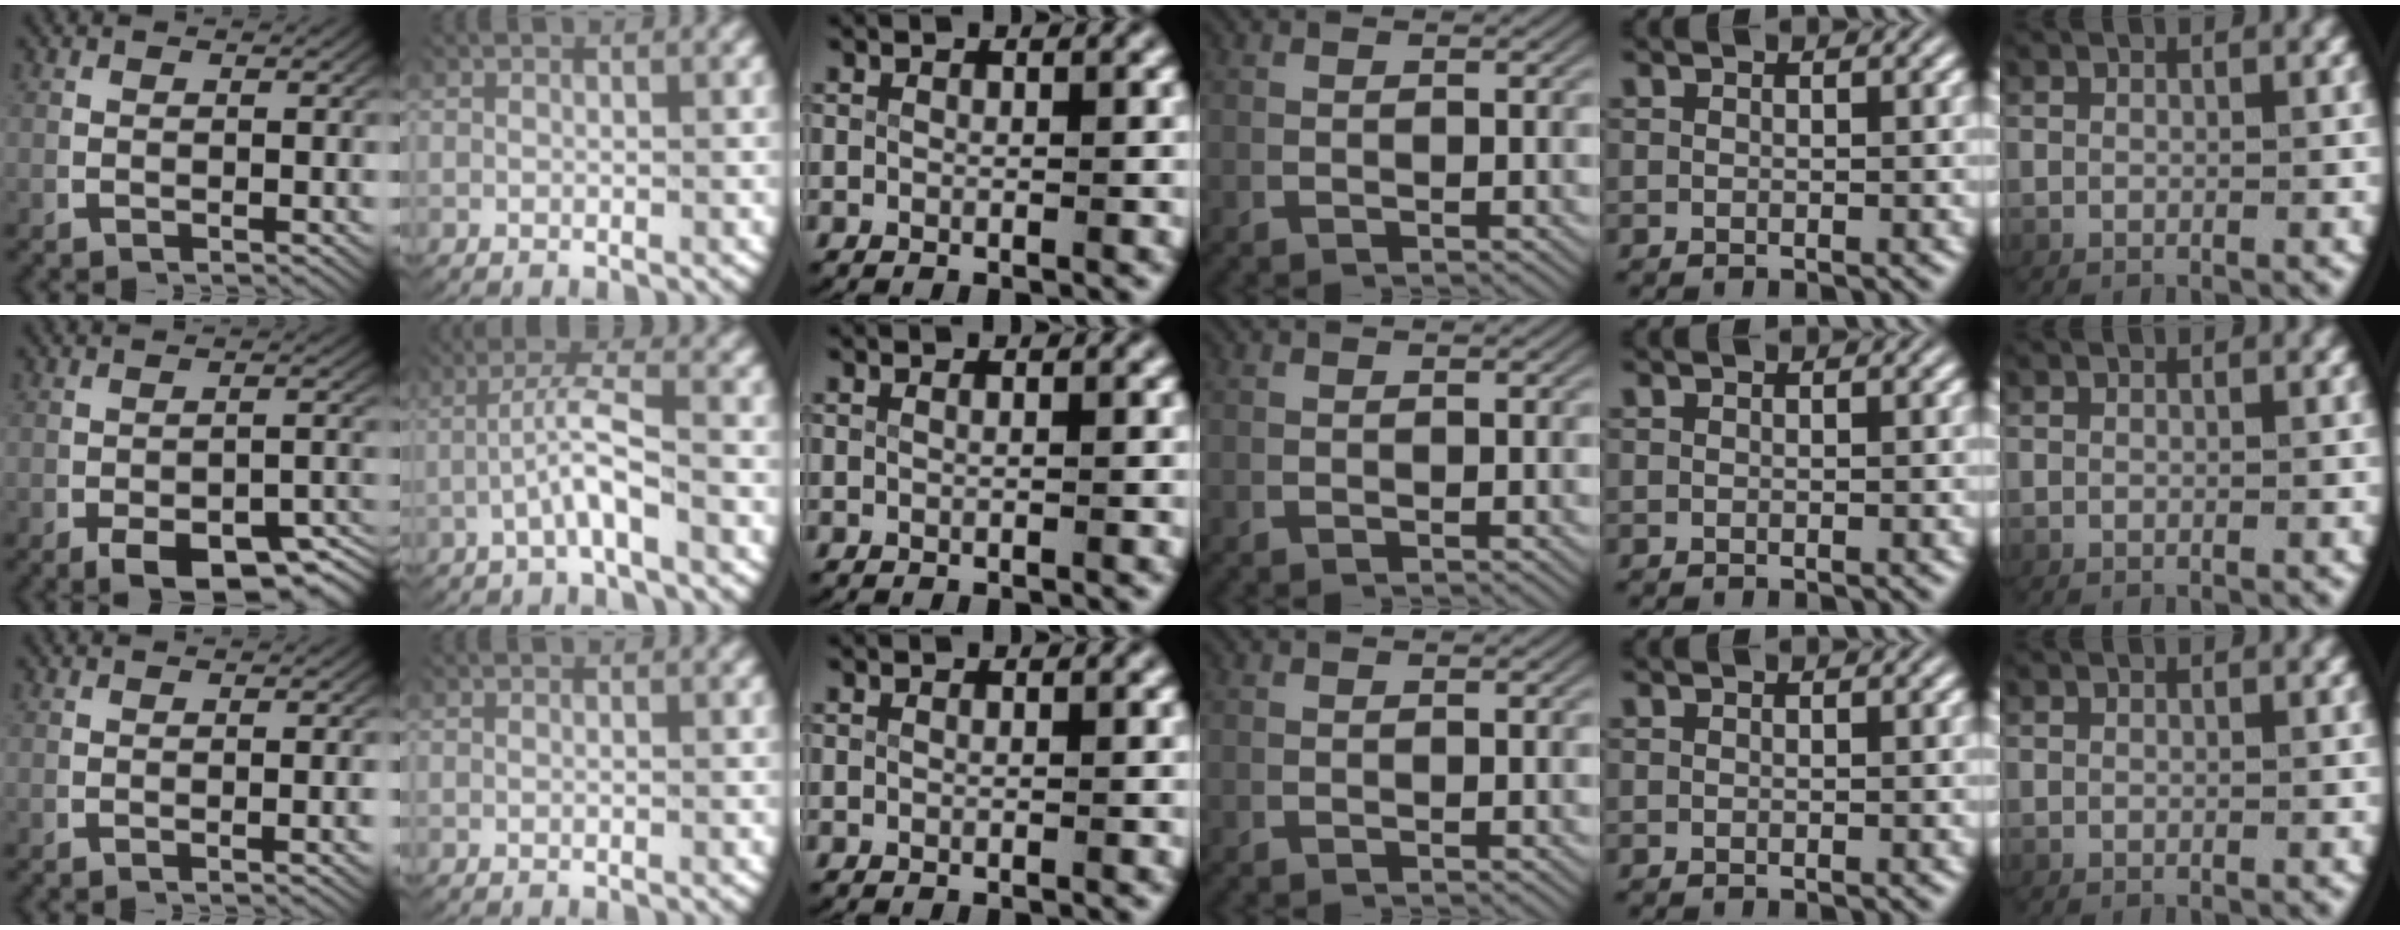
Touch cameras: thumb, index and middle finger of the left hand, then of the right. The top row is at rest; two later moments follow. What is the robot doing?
{"motion": "lift_and_place", "object": "keyboard"}